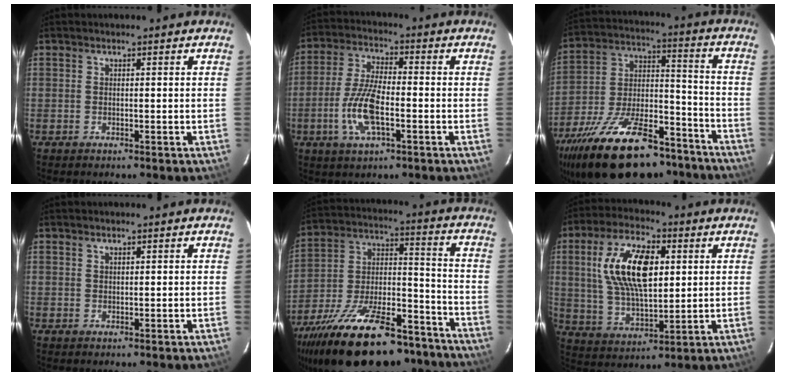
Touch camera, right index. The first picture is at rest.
{"total": 10.4, "force": [-3.2, 3.6, 9.3], "torque": [-0.196, 0.000, -0.064]}
{"total": 27.9, "force": [-19.7, 11.5, 15.9], "torque": [-0.299, -0.006, -0.295]}
{"total": 0.8, "force": [0.7, 0.4, 0.3], "torque": [-0.004, 0.002, 0.012]}
{"total": 30.7, "force": [-22.4, 12.0, 17.1], "torque": [-0.317, -0.008, -0.328]}
{"total": 16.2, "force": [3.9, 7.5, 13.8], "torque": [-0.266, 0.013, 0.080]}